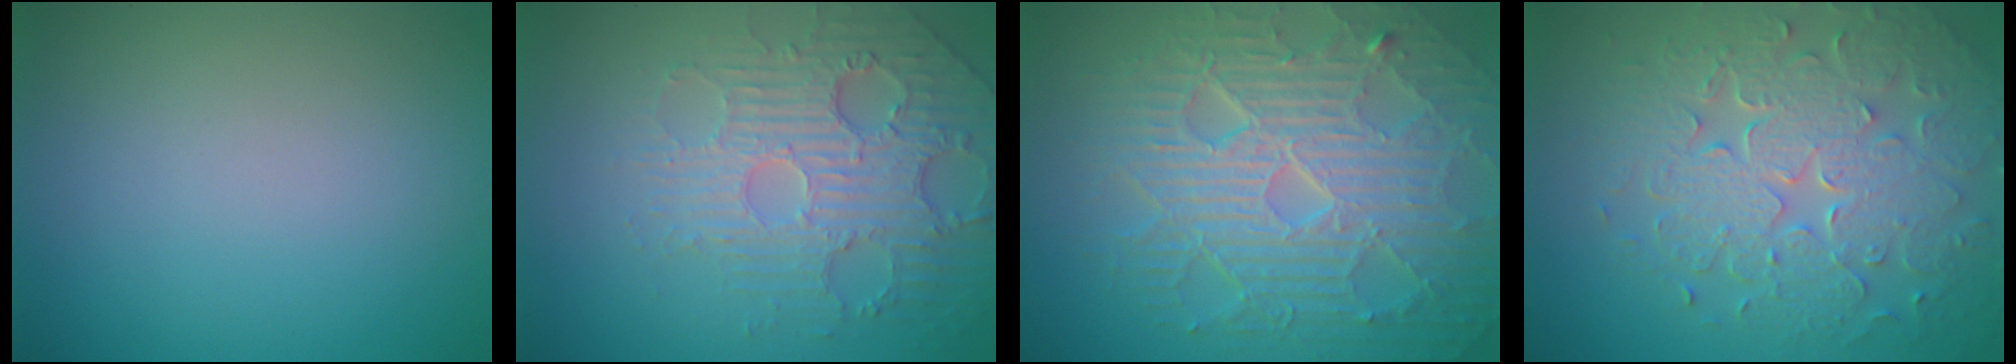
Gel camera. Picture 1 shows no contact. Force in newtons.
{"total": 4.8, "press": 4.3, "slide": 2.2}
{"total": 10.4, "press": 6.7, "slide": 7.9}
{"total": 8.1, "press": 5.9, "slide": 5.6}